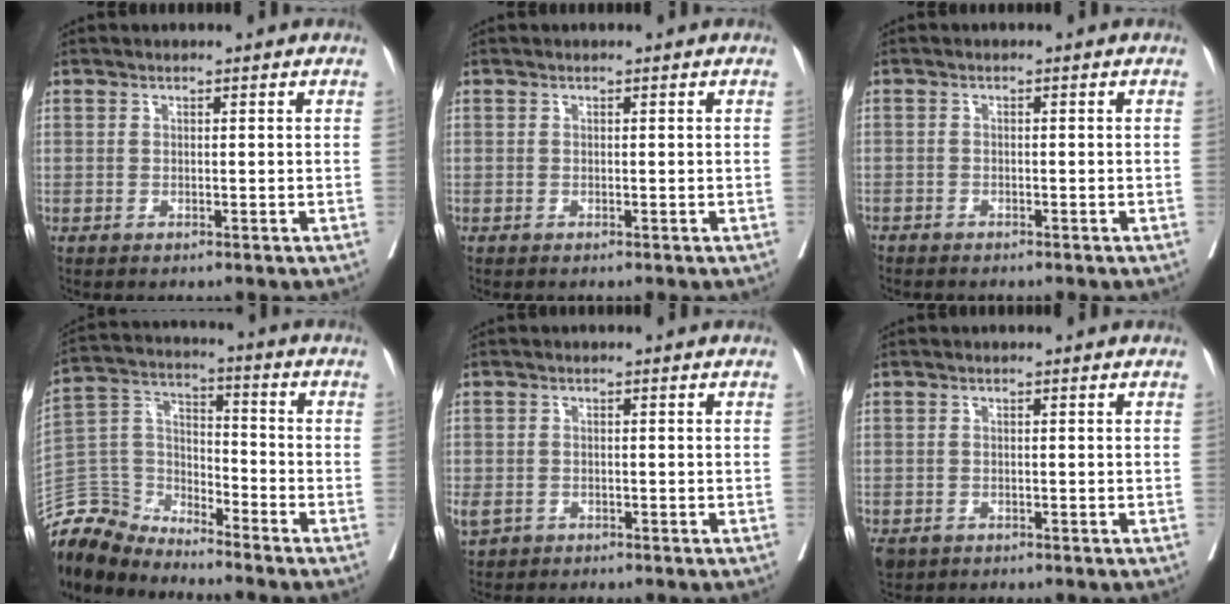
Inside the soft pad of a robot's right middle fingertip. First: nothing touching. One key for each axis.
{"total": 0.0}
{"total": 1.5, "fx": -1.4, "fy": 0.5, "fz": -0.1, "tx": -0.004, "ty": 0.002, "tz": -0.024}
{"total": 10.4, "fx": -10.3, "fy": 1.5, "fz": -0.9, "tx": 0.010, "ty": 0.041, "tz": -0.212}
{"total": 2.4, "fx": -1.6, "fy": 1.6, "fz": 0.9, "tx": -0.032, "ty": 0.001, "tz": -0.024}
{"total": 3.3, "fx": -1.9, "fy": 2.4, "fz": 1.1, "tx": -0.027, "ty": -0.004, "tz": -0.030}